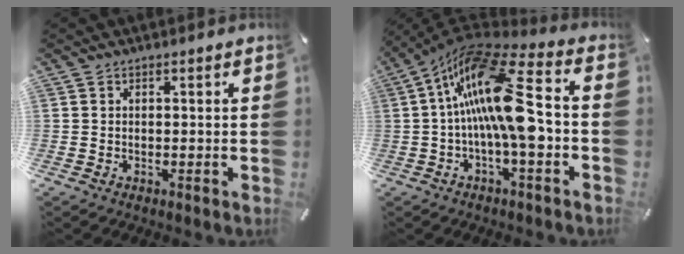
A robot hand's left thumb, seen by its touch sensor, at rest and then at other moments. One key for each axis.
{"total": 20.3, "fx": -0.7, "fy": 7.0, "fz": 19.0, "tx": -0.359, "ty": -0.003, "tz": -0.015}